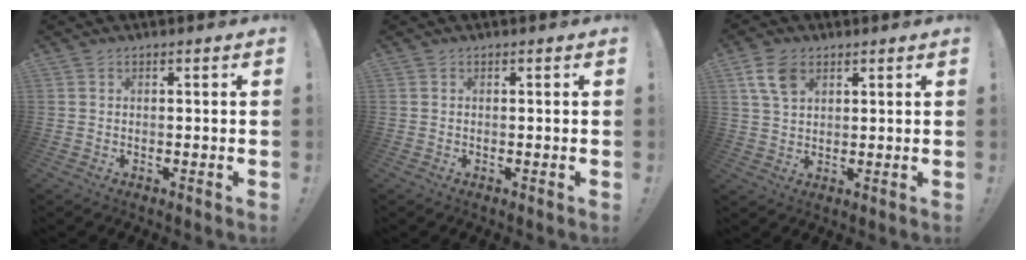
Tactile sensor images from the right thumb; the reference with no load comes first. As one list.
[{"total": 0.0}, {"total": 7.5, "force": [3.8, 4.5, 4.6], "torque": [-0.088, -0.007, 0.073]}]